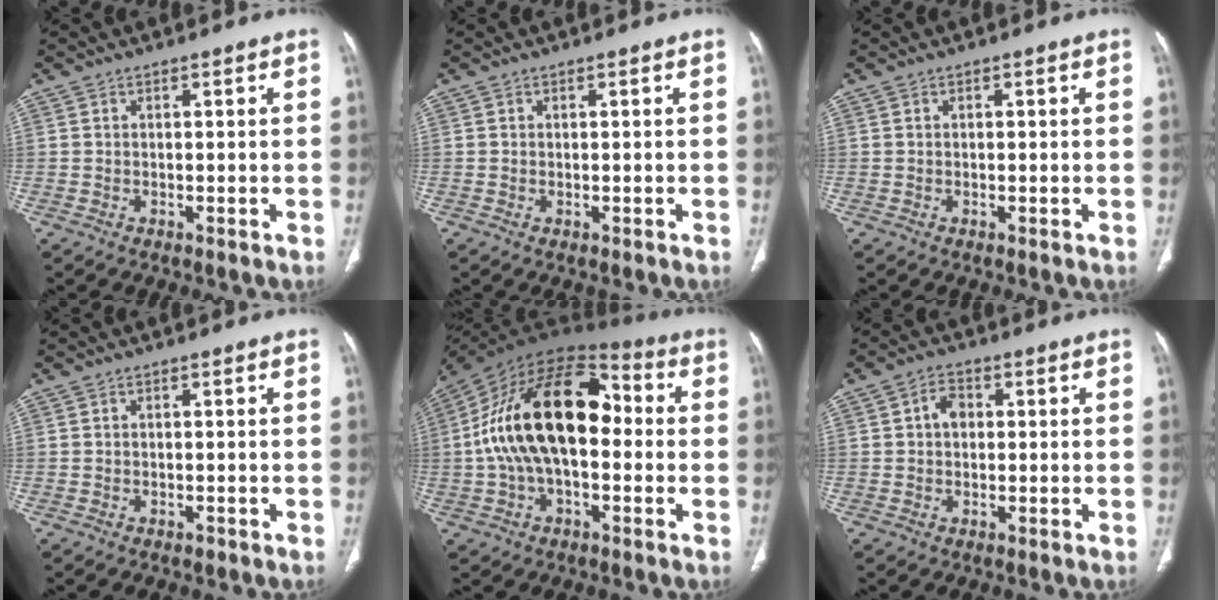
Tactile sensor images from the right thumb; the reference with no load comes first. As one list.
[{"total": 0.0}, {"total": 0.0}, {"total": 0.7, "force": [-0.5, 0.4, 0.3], "torque": [-0.005, 0.000, -0.006]}, {"total": 22.8, "force": [0.4, 12.7, 19.0], "torque": [-0.337, 0.046, -0.001]}, {"total": 3.8, "force": [0.4, 2.9, 2.4], "torque": [-0.031, 0.011, 0.004]}]